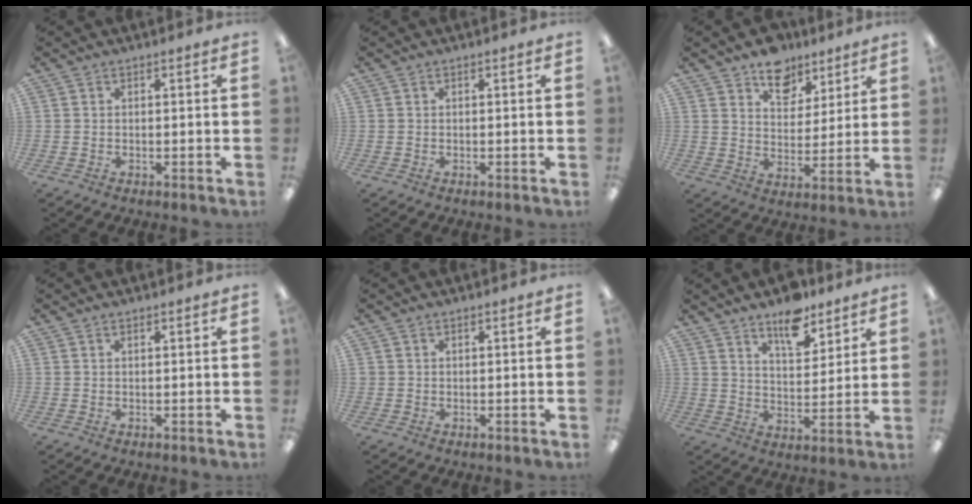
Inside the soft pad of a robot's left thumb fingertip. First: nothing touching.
{"total": 0.0}
{"total": 9.7, "force": [7.5, 5.7, 2.3], "torque": [-0.025, -0.051, 0.137]}
{"total": 0.6, "force": [0.5, 0.1, 0.3], "torque": [-0.006, 0.002, 0.008]}
{"total": 0.5, "force": [0.2, 0.5, 0.1], "torque": [-0.002, 0.005, 0.003]}
{"total": 9.9, "force": [7.6, 4.3, 4.7], "torque": [-0.056, -0.045, 0.130]}